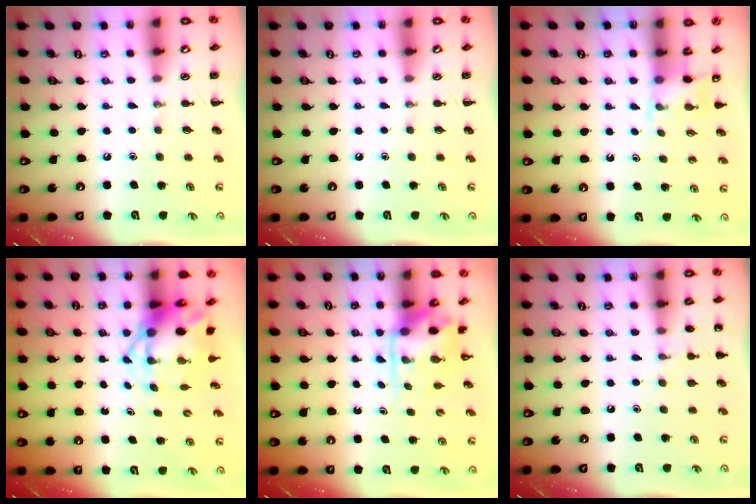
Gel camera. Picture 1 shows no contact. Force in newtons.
{"total": 0.0}
{"total": 2.5, "press": 2.4, "slide": 0.9}
{"total": 4.7, "press": 4.5, "slide": 1.4}
{"total": 3.5, "press": 3.4, "slide": 0.8}
{"total": 6.5, "press": 6.4, "slide": 1.4}